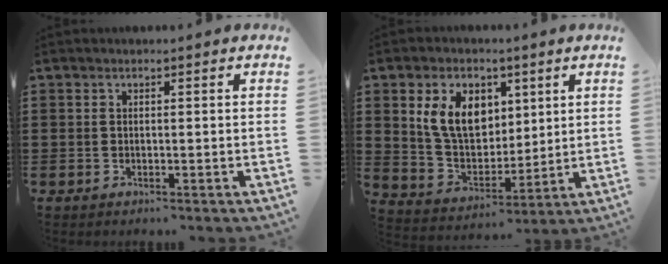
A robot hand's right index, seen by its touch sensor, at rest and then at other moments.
{"total": 9.1, "force": [3.1, 6.4, 5.7], "torque": [-0.141, 0.012, 0.054]}